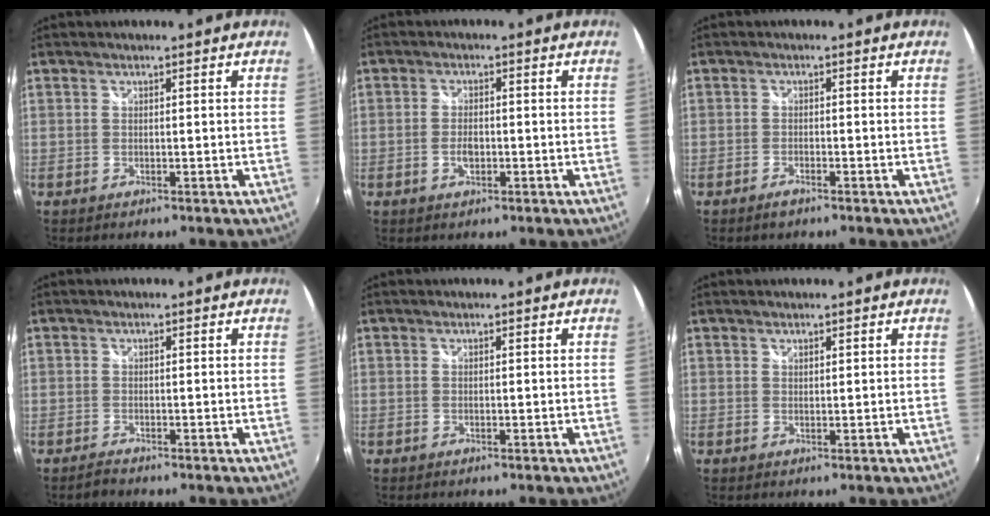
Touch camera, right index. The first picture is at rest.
{"total": 3.0, "force": [-0.9, 1.7, 2.3], "torque": [-0.044, -0.001, -0.017]}
{"total": 1.5, "force": [-1.3, 0.4, 0.7], "torque": [-0.019, -0.003, -0.027]}
{"total": 1.3, "force": [-1.2, 0.5, 0.1], "torque": [-0.005, -0.003, -0.023]}
{"total": 0.0}
{"total": 0.6, "force": [0.6, 0.2, 0.0], "torque": [0.000, 0.000, 0.011]}